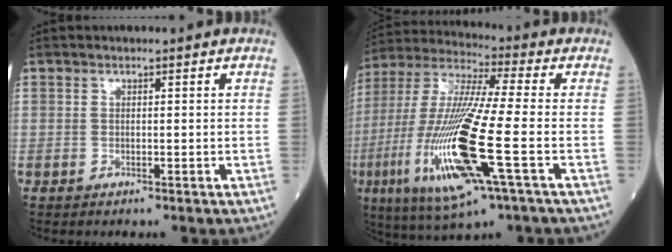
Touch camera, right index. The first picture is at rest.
{"total": 20.9, "force": [-5.7, 1.7, 20.0], "torque": [-0.446, -0.031, -0.108]}